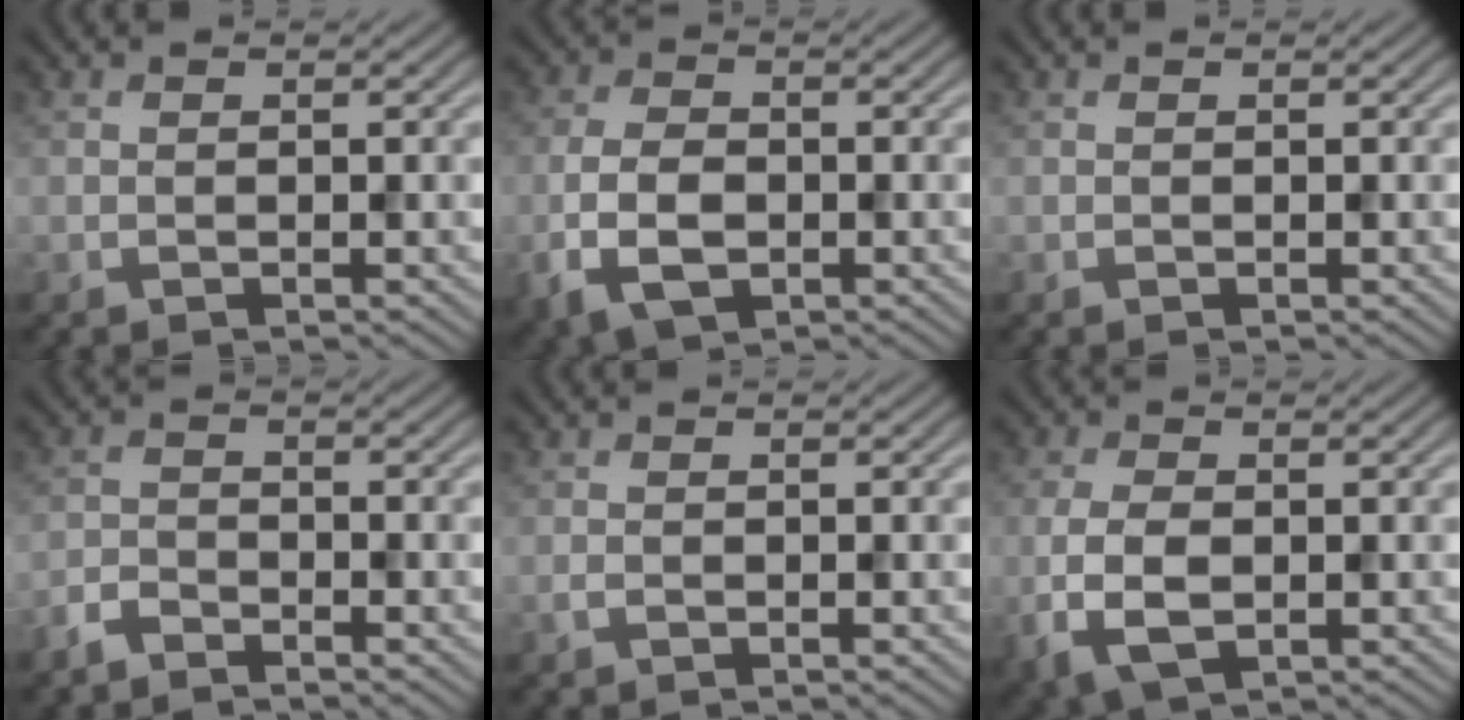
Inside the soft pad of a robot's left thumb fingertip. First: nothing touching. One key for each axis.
{"total": 6.2, "fx": -2.2, "fy": 3.7, "fz": 4.5, "tx": -0.107, "ty": -0.010, "tz": -0.046}
{"total": 0.0}
{"total": 2.4, "fx": -2.1, "fy": 0.8, "fz": 0.8, "tx": -0.016, "ty": -0.001, "tz": -0.052}
{"total": 0.6, "fx": -0.3, "fy": 0.3, "fz": 0.4, "tx": -0.011, "ty": -0.001, "tz": -0.004}
{"total": 5.6, "fx": -1.2, "fy": 3.3, "fz": 4.4, "tx": -0.112, "ty": -0.012, "tz": -0.022}